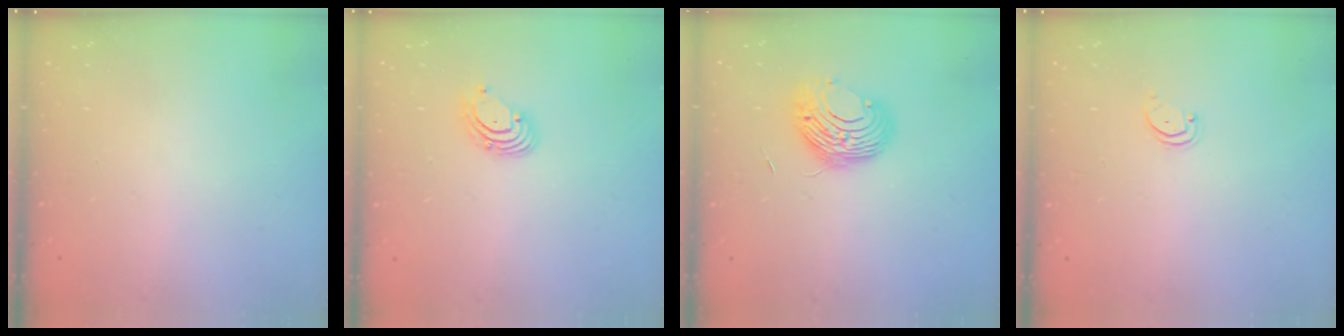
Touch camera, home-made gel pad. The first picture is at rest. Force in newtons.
{"total": 2.7, "press": 2.7, "slide": 0.3}
{"total": 9.4, "press": 9.4, "slide": 0.3}
{"total": 1.5, "press": 1.5, "slide": 0.1}